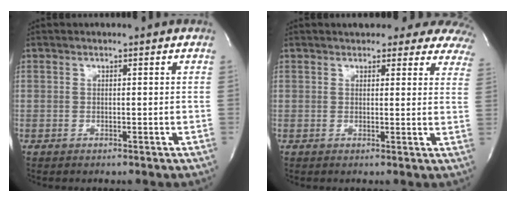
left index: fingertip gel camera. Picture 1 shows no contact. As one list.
[{"total": 16.9, "force": [15.2, 5.3, 5.1], "torque": [-0.049, -0.016, 0.156]}]